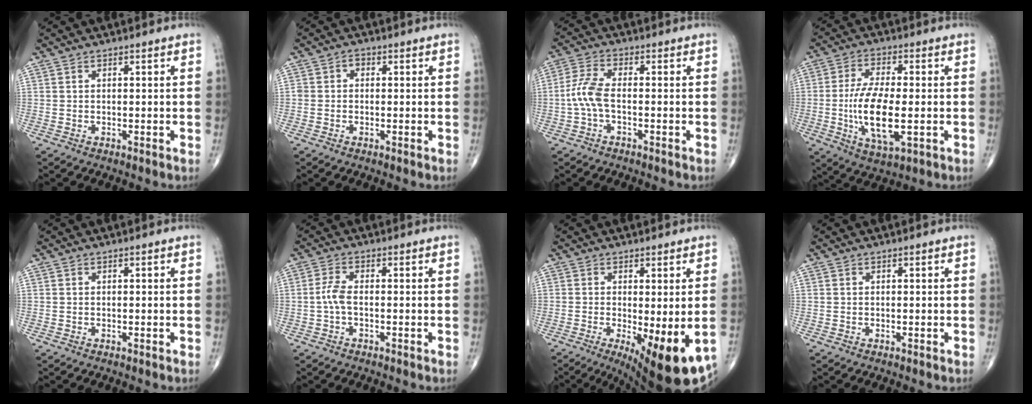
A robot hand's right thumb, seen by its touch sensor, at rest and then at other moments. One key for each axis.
{"total": 1.5, "fx": 0.0, "fy": 1.3, "fz": 0.8, "tx": -0.001, "ty": 0.005, "tz": -0.007}
{"total": 5.3, "fx": -1.2, "fy": 2.1, "fz": 4.8, "tx": -0.117, "ty": 0.014, "tz": -0.031}
{"total": 12.7, "fx": -1.9, "fy": 4.9, "fz": 11.5, "tx": -0.224, "ty": -0.005, "tz": -0.031}
{"total": 0.0}
{"total": 2.9, "fx": -0.7, "fy": 1.1, "fz": 2.6, "tx": -0.060, "ty": 0.003, "tz": -0.017}
{"total": 13.6, "fx": -4.3, "fy": 4.1, "fz": 12.2, "tx": -0.146, "ty": -0.019, "tz": -0.050}
{"total": 0.0}